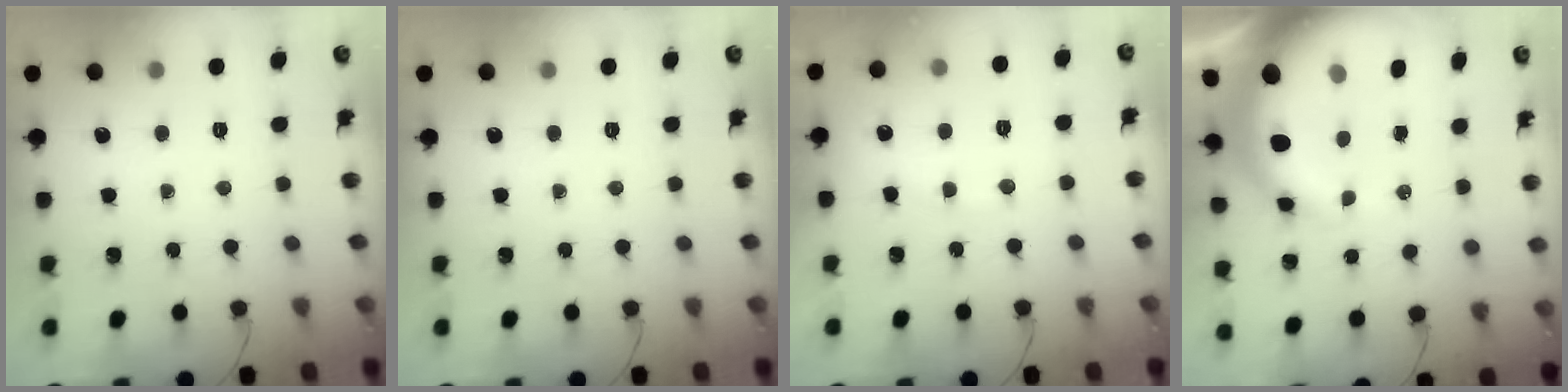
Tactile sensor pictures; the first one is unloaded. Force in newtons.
{"total": 0.0}
{"total": 6.8, "press": 6.7, "slide": 1.4}
{"total": 13.5, "press": 13.2, "slide": 2.8}